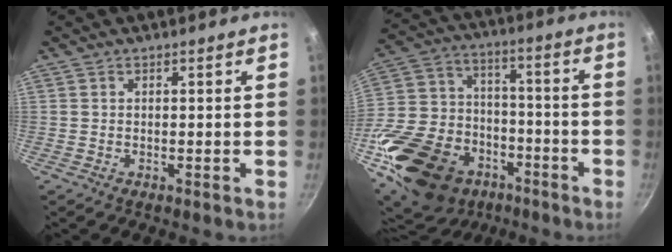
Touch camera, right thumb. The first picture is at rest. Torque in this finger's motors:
{"motor_torque": [2.35, 1.76, 1.65, -1.12, 0.63]}